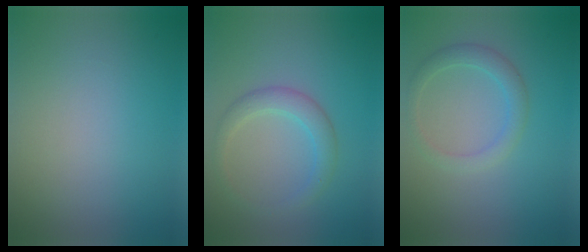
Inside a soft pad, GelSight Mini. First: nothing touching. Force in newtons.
{"total": 2.7, "press": 2.6, "slide": 0.2}
{"total": 2.2, "press": 2.1, "slide": 0.1}